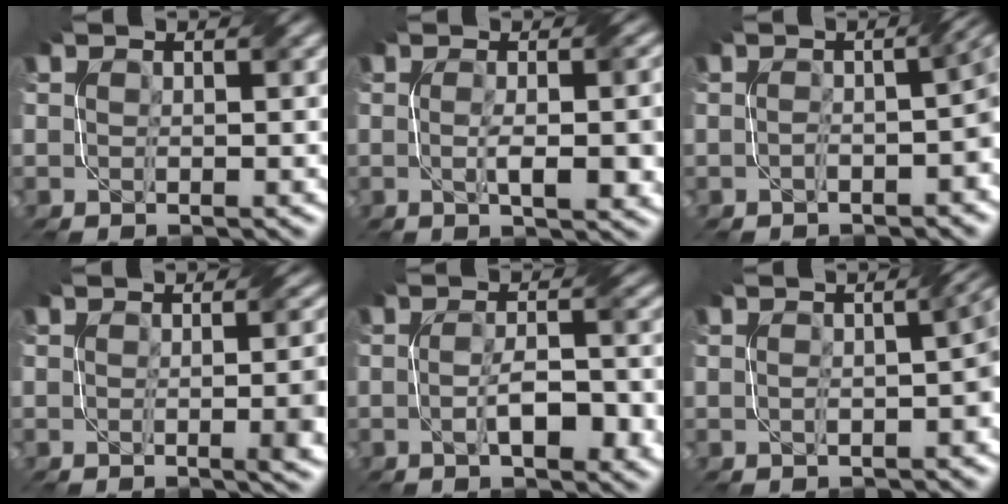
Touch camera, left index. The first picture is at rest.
{"total": 5.7, "force": [-0.6, 1.5, 5.4], "torque": [-0.068, 0.001, -0.006]}
{"total": 4.1, "force": [-1.3, 1.3, 3.6], "torque": [-0.053, 0.008, -0.024]}
{"total": 6.5, "force": [-0.7, 2.4, 6.0], "torque": [-0.039, 0.001, -0.005]}
{"total": 5.3, "force": [-1.4, 1.4, 4.9], "torque": [-0.087, -0.002, -0.022]}
{"total": 3.8, "force": [-0.3, 0.9, 3.6], "torque": [-0.053, 0.005, -0.002]}